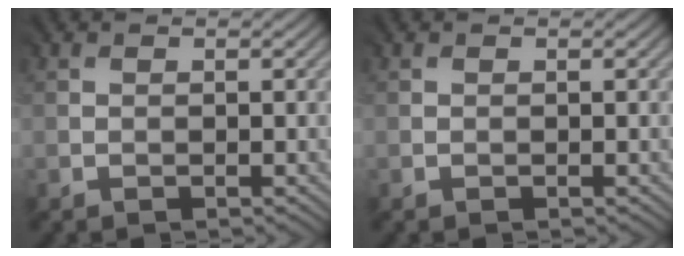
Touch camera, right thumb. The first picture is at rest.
{"total": 0.0}